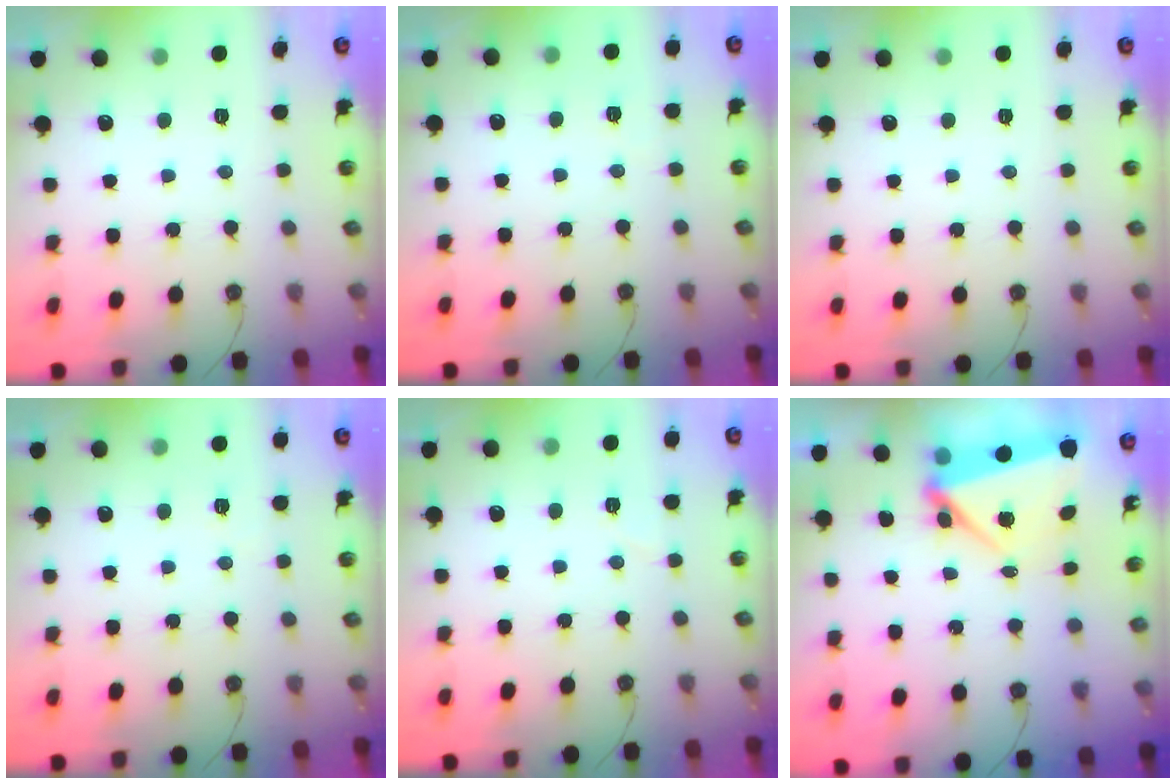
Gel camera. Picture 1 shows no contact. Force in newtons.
{"total": 1.9, "press": 1.9, "slide": 0.4}
{"total": 0.0}
{"total": 2.8, "press": 2.0, "slide": 2.0}
{"total": 4.1, "press": 3.6, "slide": 1.9}
{"total": 7.5, "press": 6.5, "slide": 3.7}